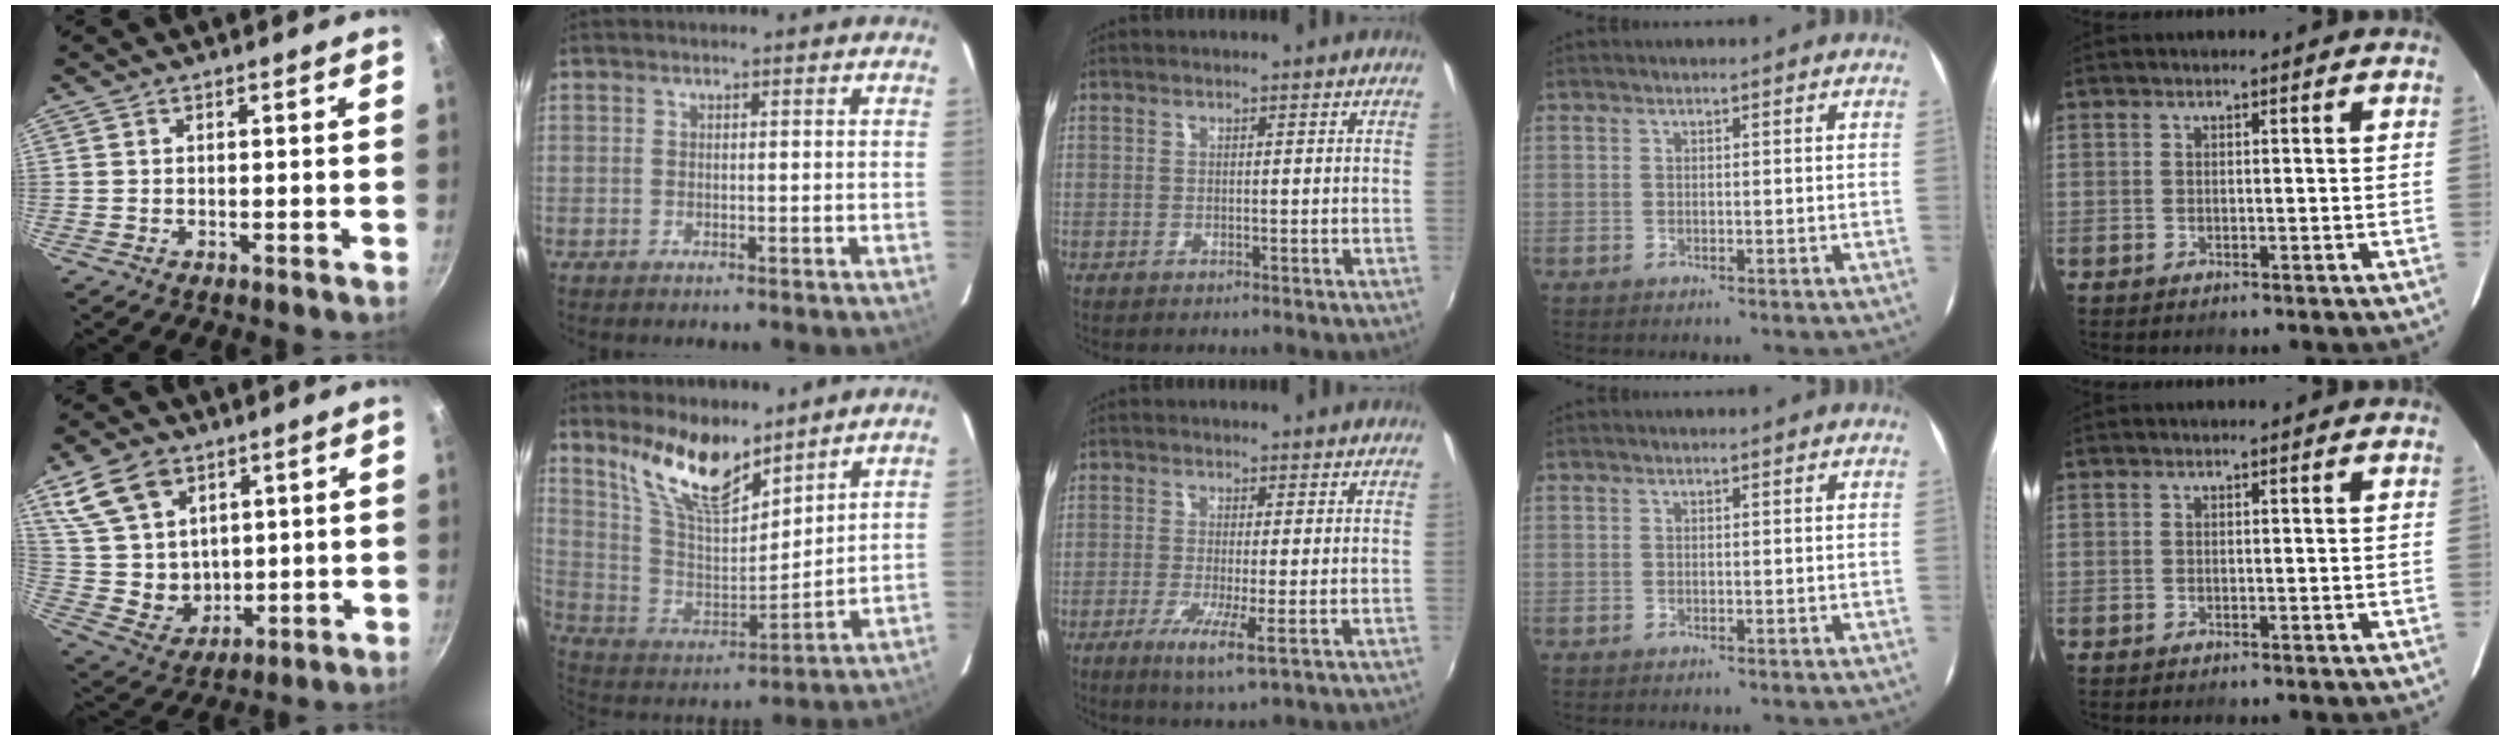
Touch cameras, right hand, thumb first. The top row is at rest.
{"thumb": {"total": 14.5, "force": [6.6, 10.6, 7.3], "torque": [-0.112, -0.026, 0.144]}, "index": {"total": 15.0, "force": [11.1, 5.0, 8.7], "torque": [-0.172, -0.005, 0.220]}, "middle": {"total": 5.2, "force": [-1.7, -0.3, 4.9], "torque": [-0.104, -0.016, -0.033]}}